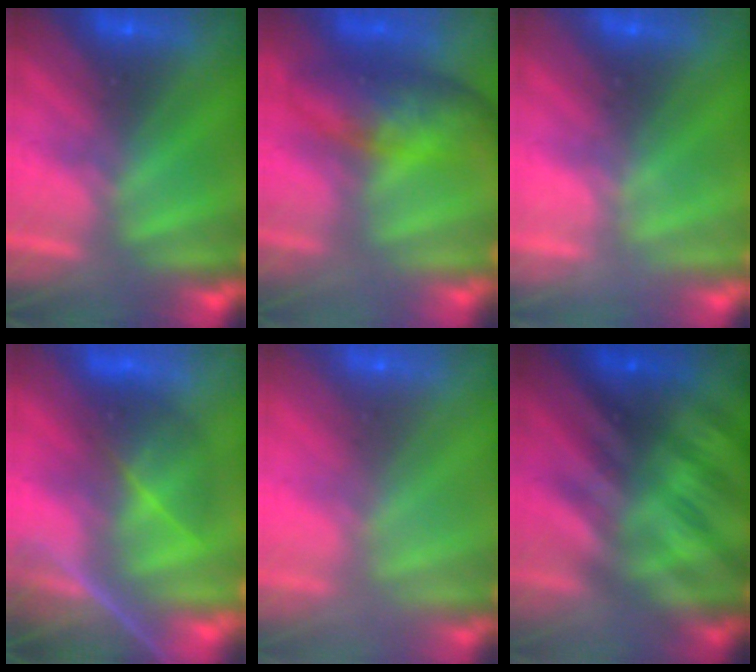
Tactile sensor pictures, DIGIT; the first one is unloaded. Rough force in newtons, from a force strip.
{"total": 8.3}
{"total": 2.0}
{"total": 7.1}
{"total": 8.3}
{"total": 2.9}